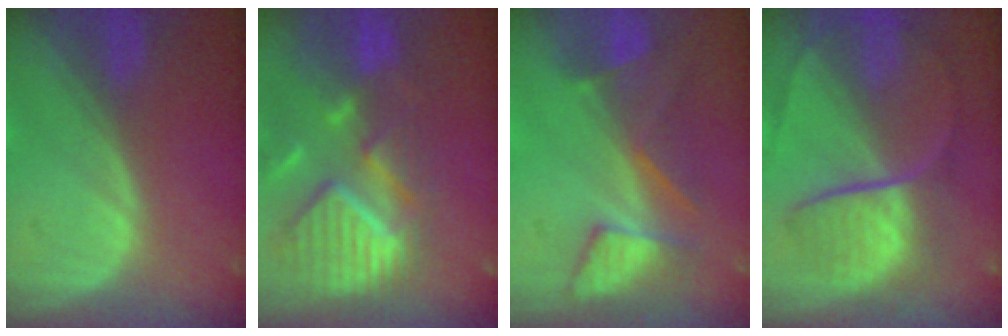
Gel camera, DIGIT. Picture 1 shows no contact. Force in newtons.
{"total": 12.1, "press": 10.5, "slide": 6.0}
{"total": 8.1, "press": 7.0, "slide": 3.9}
{"total": 8.8, "press": 7.6, "slide": 4.5}